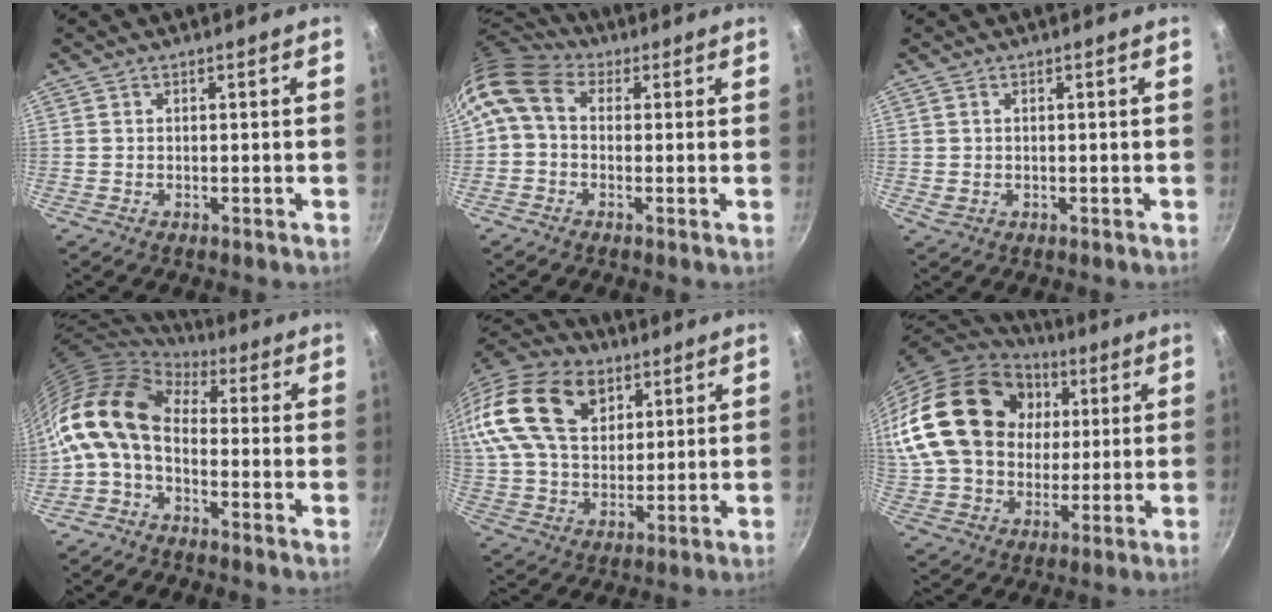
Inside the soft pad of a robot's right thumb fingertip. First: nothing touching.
{"total": 9.4, "force": [1.7, 7.0, 6.1], "torque": [-0.119, 0.024, 0.013]}
{"total": 1.2, "force": [0.2, 0.9, 0.7], "torque": [-0.009, 0.000, 0.007]}
{"total": 13.2, "force": [-0.9, 8.4, 10.1], "torque": [-0.186, 0.027, -0.037]}
{"total": 27.2, "force": [12.1, 17.7, 16.7], "torque": [-0.350, 0.020, 0.215]}
{"total": 28.2, "force": [6.6, 21.0, 17.7], "torque": [-0.321, 0.018, 0.123]}